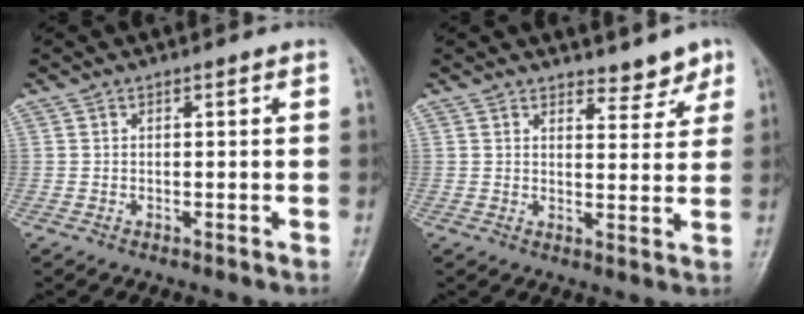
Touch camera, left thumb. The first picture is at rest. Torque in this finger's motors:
{"motor_torque": [0.02, 0.12, -0.13, -0.20, 0.03]}